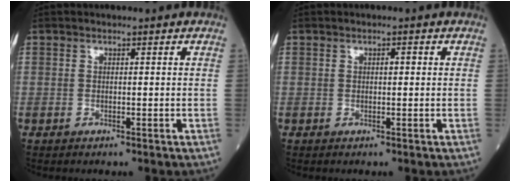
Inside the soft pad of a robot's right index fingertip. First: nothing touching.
{"total": 0.9, "force": [0.1, 0.3, 0.8], "torque": [-0.013, 0.002, 0.001]}